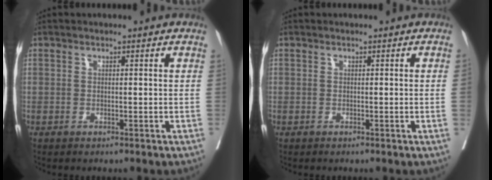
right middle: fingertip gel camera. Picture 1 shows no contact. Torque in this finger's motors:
{"motor_torque": [-0.28, -0.42, -0.11, -0.07]}